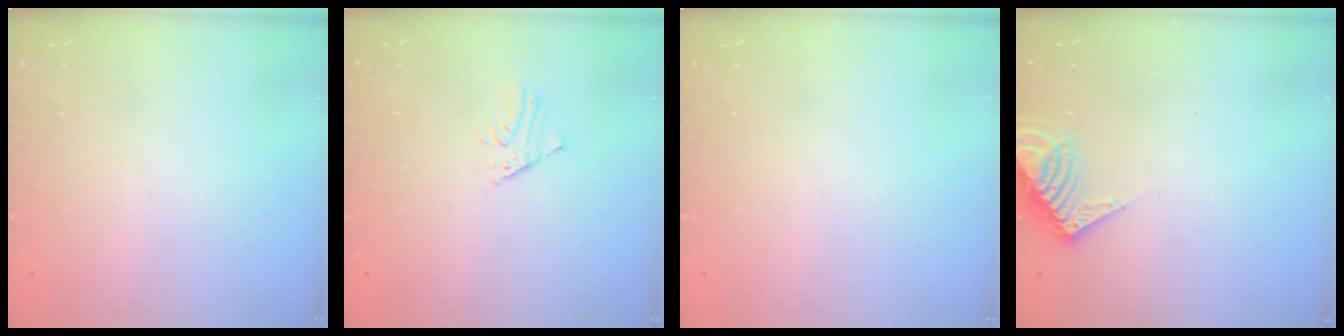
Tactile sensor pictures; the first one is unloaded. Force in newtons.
{"total": 1.6, "press": 1.6, "slide": 0.1}
{"total": 0.0}
{"total": 8.0, "press": 8.0, "slide": 0.7}